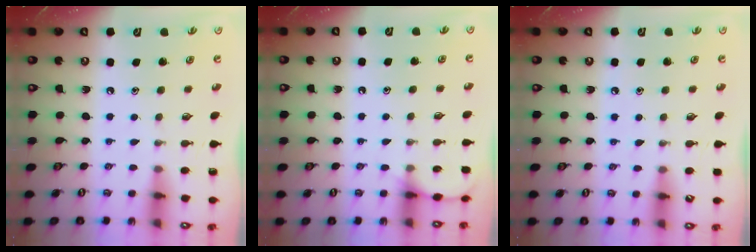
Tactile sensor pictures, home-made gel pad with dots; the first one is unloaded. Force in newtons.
{"total": 6.7, "press": 6.6, "slide": 0.8}
{"total": 3.4, "press": 3.4, "slide": 0.5}